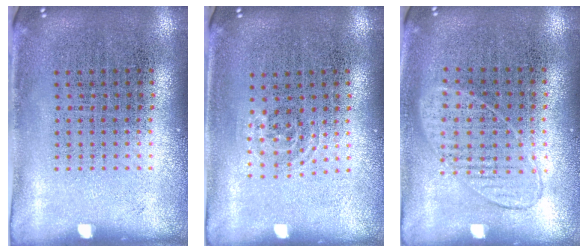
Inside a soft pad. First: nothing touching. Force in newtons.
{"total": 0.8, "press": 0.5, "slide": 0.6}
{"total": 0.9, "press": 0.9, "slide": 0.3}